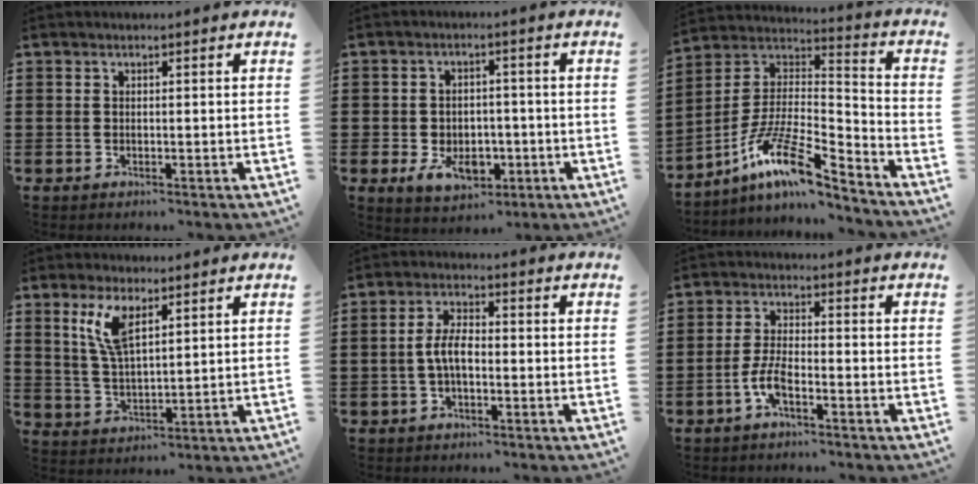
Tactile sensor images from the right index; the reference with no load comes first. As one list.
[{"total": 6.0, "force": [-2.2, 4.1, 3.8], "torque": [-0.072, 0.005, -0.044]}, {"total": 12.2, "force": [-8.6, 2.6, 8.4], "torque": [-0.174, -0.003, -0.170]}, {"total": 7.0, "force": [3.4, 2.4, 5.6], "torque": [-0.120, 0.006, 0.060]}, {"total": 4.9, "force": [-0.9, 2.2, 4.3], "torque": [-0.098, 0.001, -0.022]}, {"total": 4.5, "force": [-2.3, 1.2, 3.7], "torque": [-0.088, -0.002, -0.049]}]